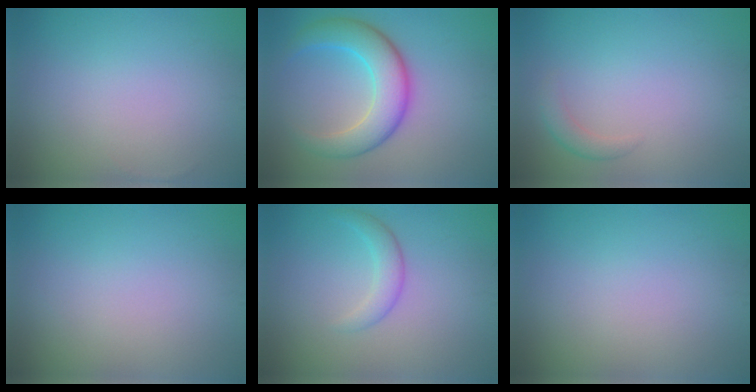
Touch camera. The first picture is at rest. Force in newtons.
{"total": 6.1, "press": 6.1, "slide": 0.2}
{"total": 1.4, "press": 1.4, "slide": 0.1}
{"total": 0.0}
{"total": 2.1, "press": 2.1, "slide": 0.1}
{"total": 0.0}